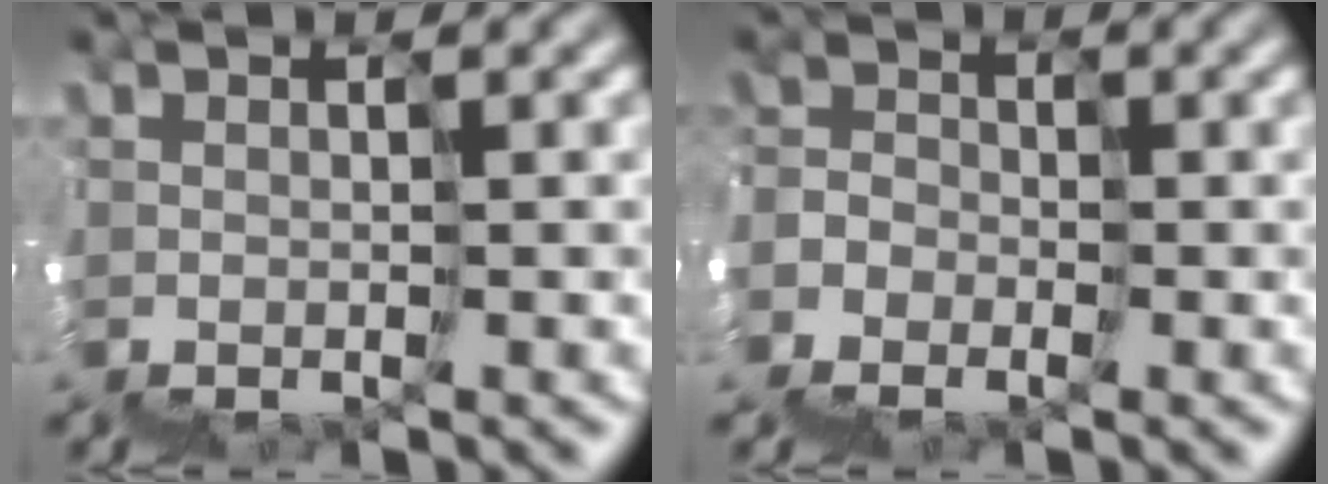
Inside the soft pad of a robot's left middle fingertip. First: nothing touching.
{"total": 6.3, "force": [-5.4, 2.9, -1.6], "torque": [0.034, -0.012, -0.083]}